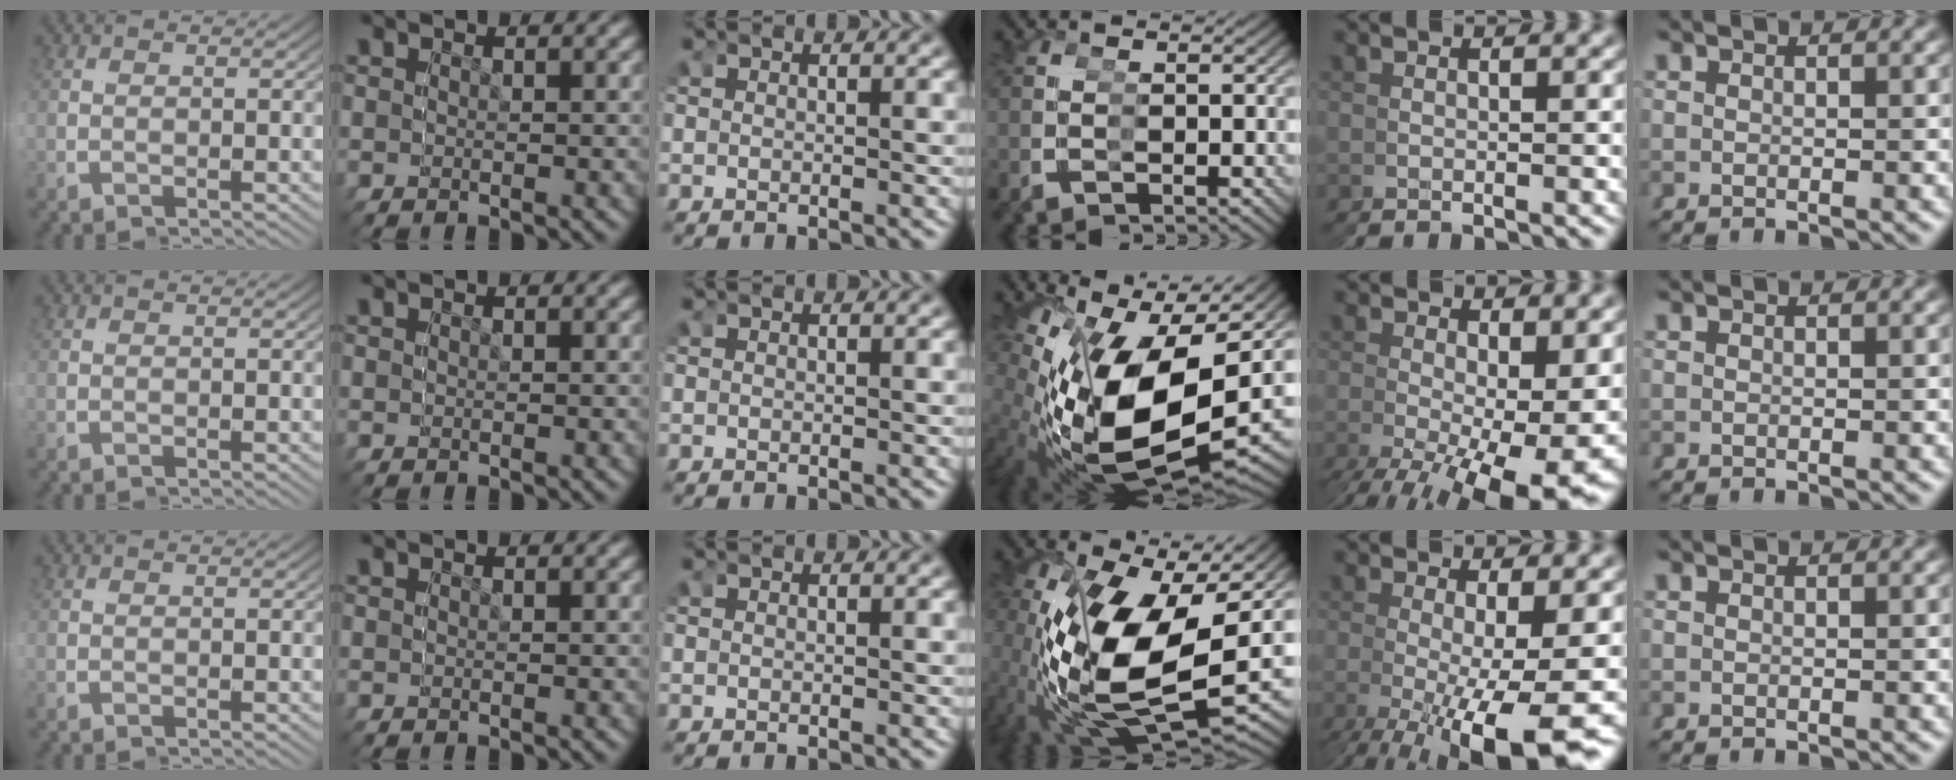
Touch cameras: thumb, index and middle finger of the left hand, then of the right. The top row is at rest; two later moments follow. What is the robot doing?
{"motion": "grasp_and_lifting", "object": "glue stick"}